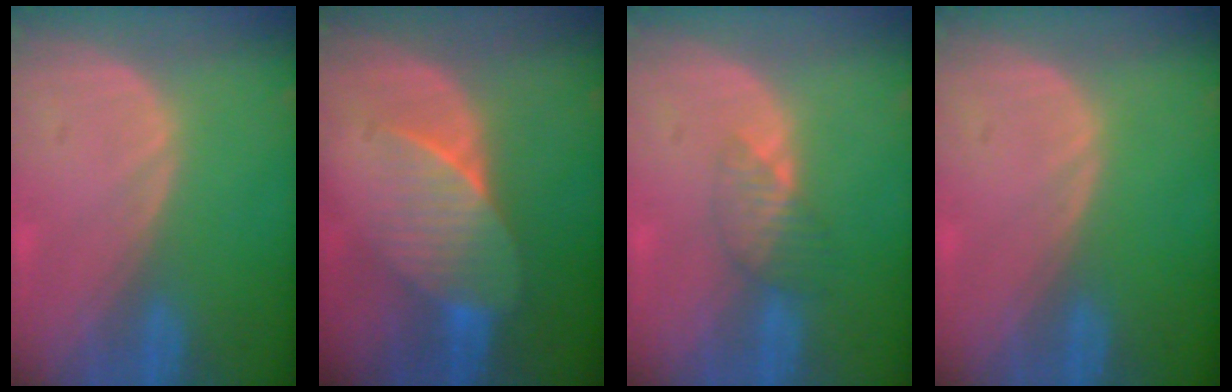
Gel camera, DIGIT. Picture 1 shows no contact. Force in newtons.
{"total": 7.4, "press": 6.9, "slide": 2.8}
{"total": 3.4, "press": 3.1, "slide": 1.5}
{"total": 0.0}